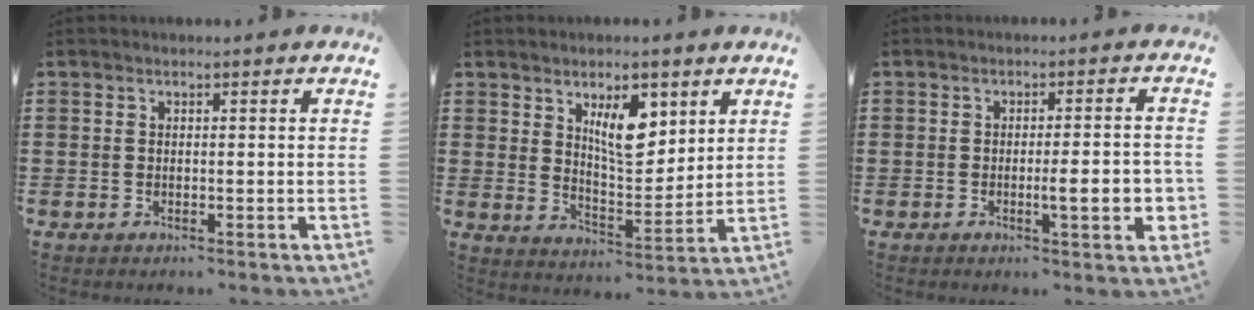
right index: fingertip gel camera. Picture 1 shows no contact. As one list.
[{"total": 8.3, "force": [4.1, 3.7, 6.2], "torque": [-0.103, -0.007, 0.066]}, {"total": 6.3, "force": [-1.4, 1.1, 6.0], "torque": [-0.079, -0.010, -0.024]}]